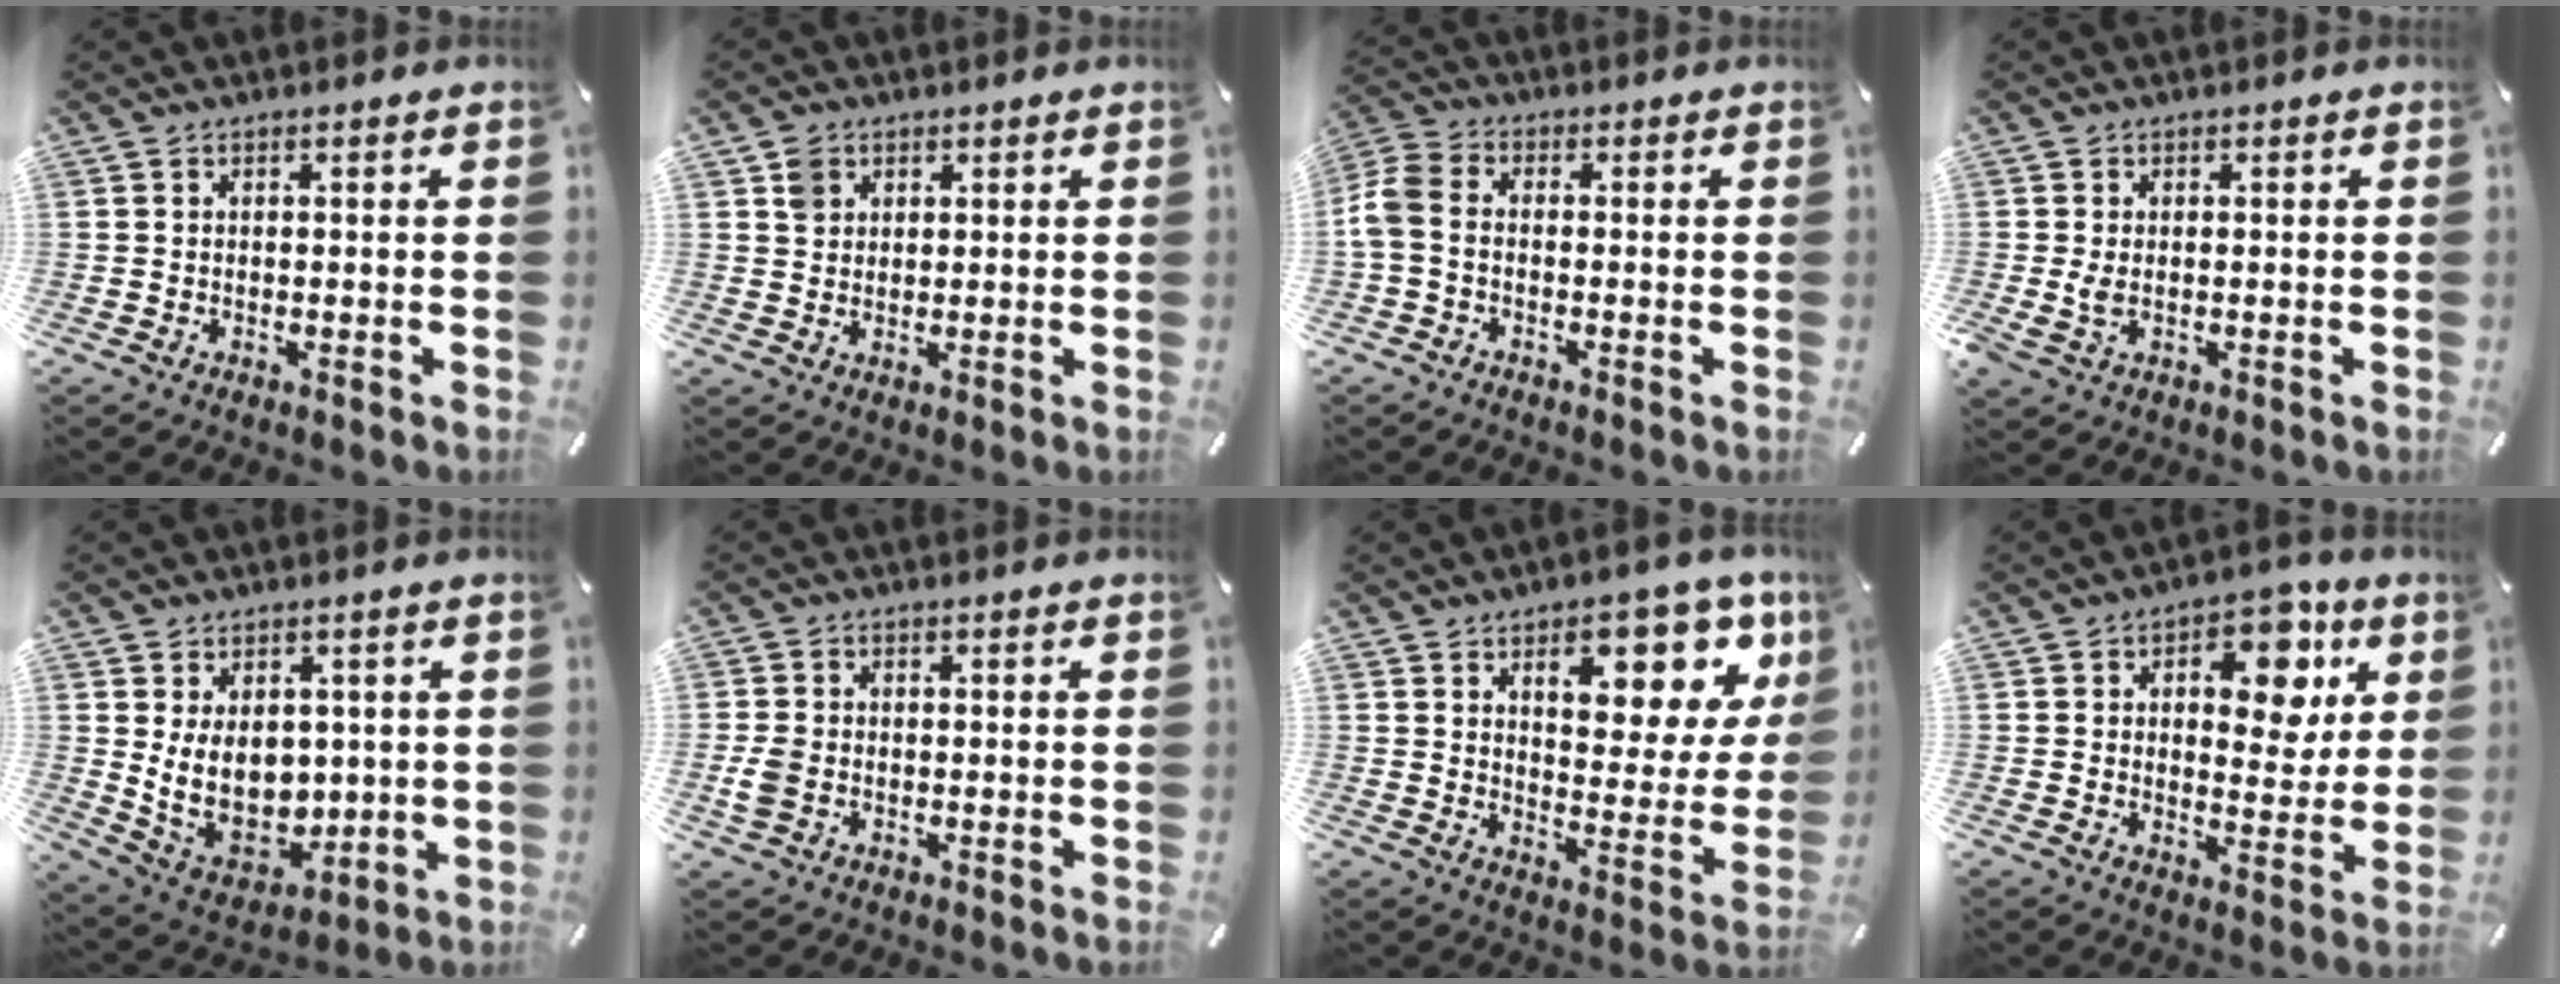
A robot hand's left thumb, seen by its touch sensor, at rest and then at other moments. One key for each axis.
{"total": 3.2, "fx": 1.6, "fy": 2.8, "fz": 0.6, "tx": 0.000, "ty": -0.002, "tz": 0.026}
{"total": 5.8, "fx": -1.4, "fy": 3.8, "fz": 4.2, "tx": -0.105, "ty": 0.005, "tz": -0.029}
{"total": 3.0, "fx": -0.1, "fy": 1.8, "fz": 2.4, "tx": -0.051, "ty": -0.007, "tz": -0.006}
{"total": 12.0, "fx": 1.9, "fy": 9.4, "fz": 7.2, "tx": -0.135, "ty": -0.027, "tz": 0.042}
{"total": 4.0, "fx": -0.7, "fy": 3.3, "fz": 2.2, "tx": -0.044, "ty": 0.006, "tz": -0.012}
{"total": 14.8, "fx": 8.2, "fy": 7.4, "fz": 9.8, "tx": -0.110, "ty": -0.054, "tz": 0.132}
{"total": 12.6, "fx": 5.9, "fy": 7.6, "fz": 8.2, "tx": -0.091, "ty": -0.032, "tz": 0.093}